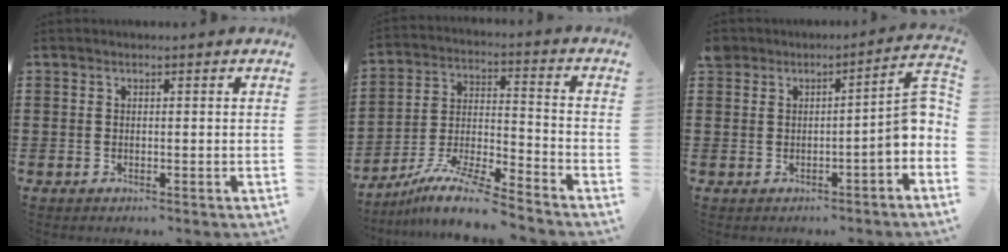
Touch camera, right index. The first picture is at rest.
{"total": 10.0, "force": [-8.7, 0.6, 4.8], "torque": [-0.096, 0.010, -0.174]}
{"total": 6.2, "force": [0.2, 2.4, 5.7], "torque": [-0.074, -0.004, 0.002]}